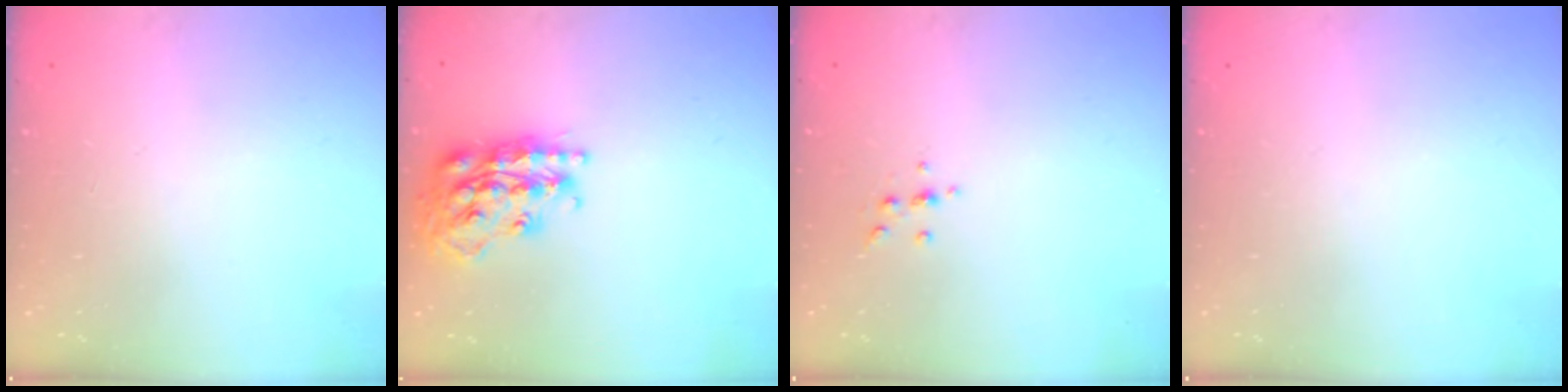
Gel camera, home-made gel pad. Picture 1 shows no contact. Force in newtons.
{"total": 20.5, "press": 20.5, "slide": 1.4}
{"total": 3.6, "press": 3.5, "slide": 0.9}
{"total": 0.0}